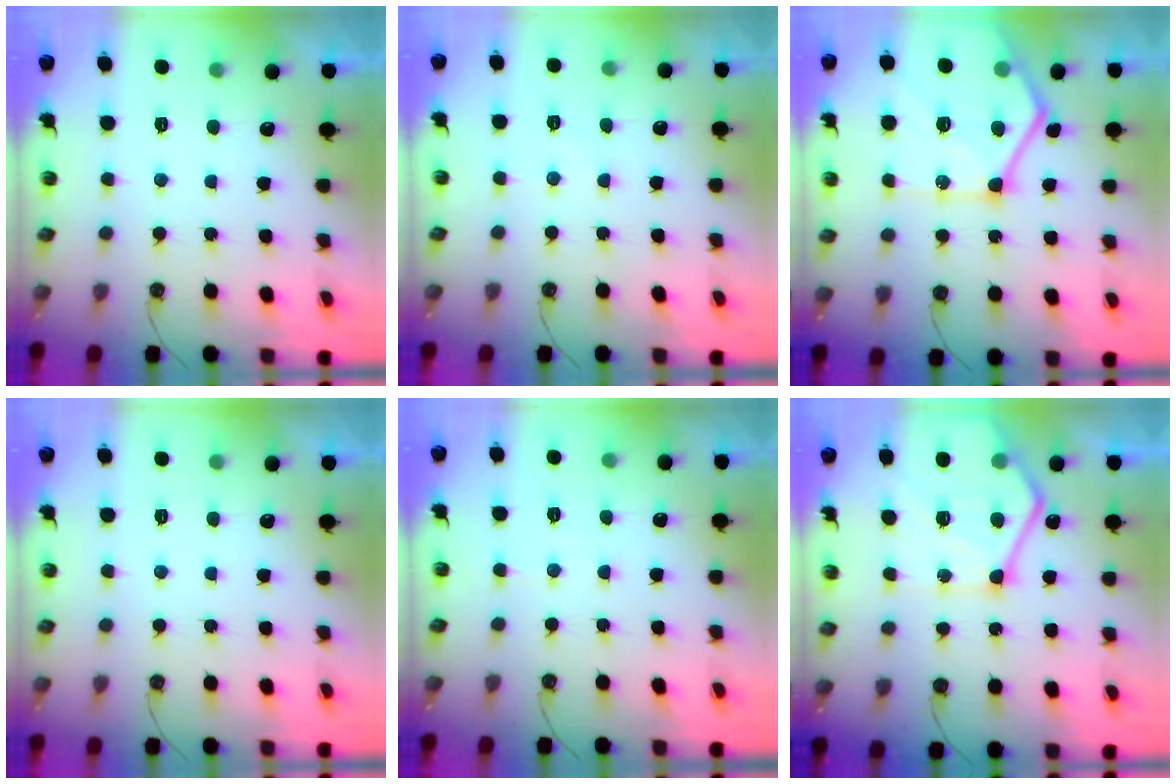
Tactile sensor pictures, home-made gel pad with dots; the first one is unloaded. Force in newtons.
{"total": 4.2, "press": 4.2, "slide": 0.6}
{"total": 21.5, "press": 21.4, "slide": 2.4}
{"total": 0.0}
{"total": 4.4, "press": 4.3, "slide": 0.7}
{"total": 18.4, "press": 18.3, "slide": 2.0}